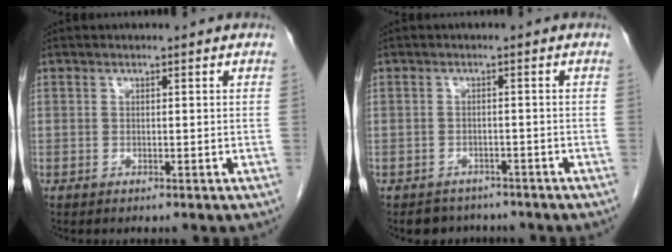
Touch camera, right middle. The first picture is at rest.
{"total": 4.2, "force": [-3.6, 2.1, 0.2], "torque": [-0.001, 0.005, -0.049]}